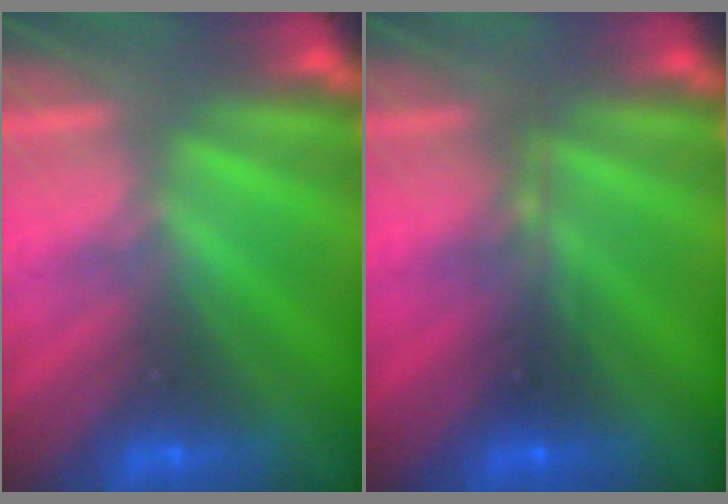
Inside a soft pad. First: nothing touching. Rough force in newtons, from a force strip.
{"total": 2.3}